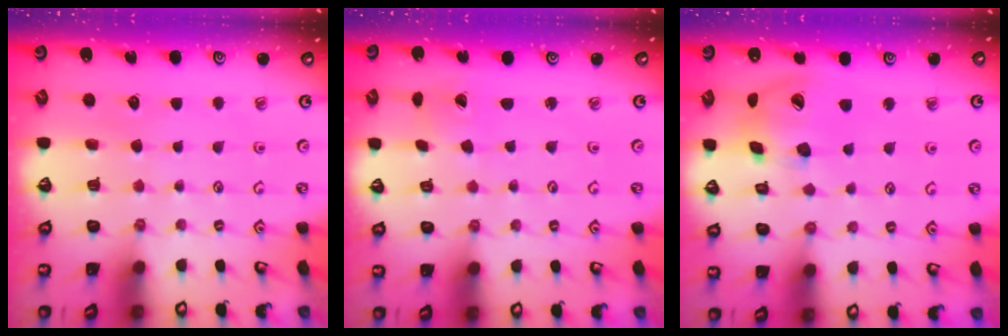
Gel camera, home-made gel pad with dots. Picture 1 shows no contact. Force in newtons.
{"total": 0.9, "press": 0.8, "slide": 0.4}
{"total": 15.6, "press": 15.4, "slide": 2.5}